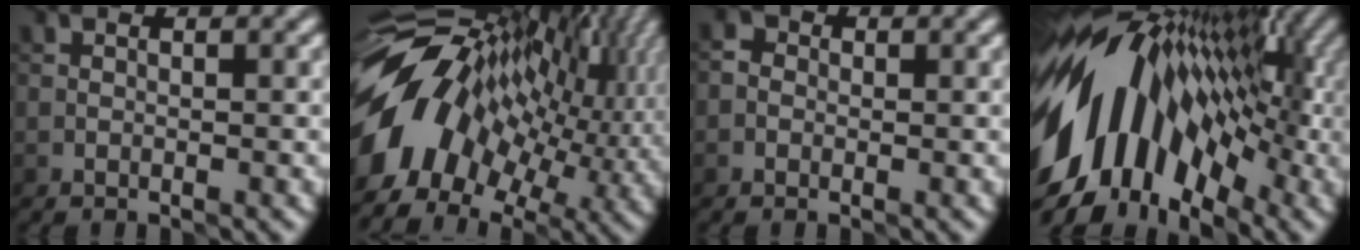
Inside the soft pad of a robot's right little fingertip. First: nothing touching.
{"total": 14.4, "force": [0.2, 9.2, 11.1], "torque": [-0.219, 0.019, -0.001]}
{"total": 0.8, "force": [-0.2, 0.7, 0.1], "torque": [0.005, 0.003, -0.008]}
{"total": 14.5, "force": [-1.1, 9.2, 11.1], "torque": [-0.187, 0.014, -0.035]}